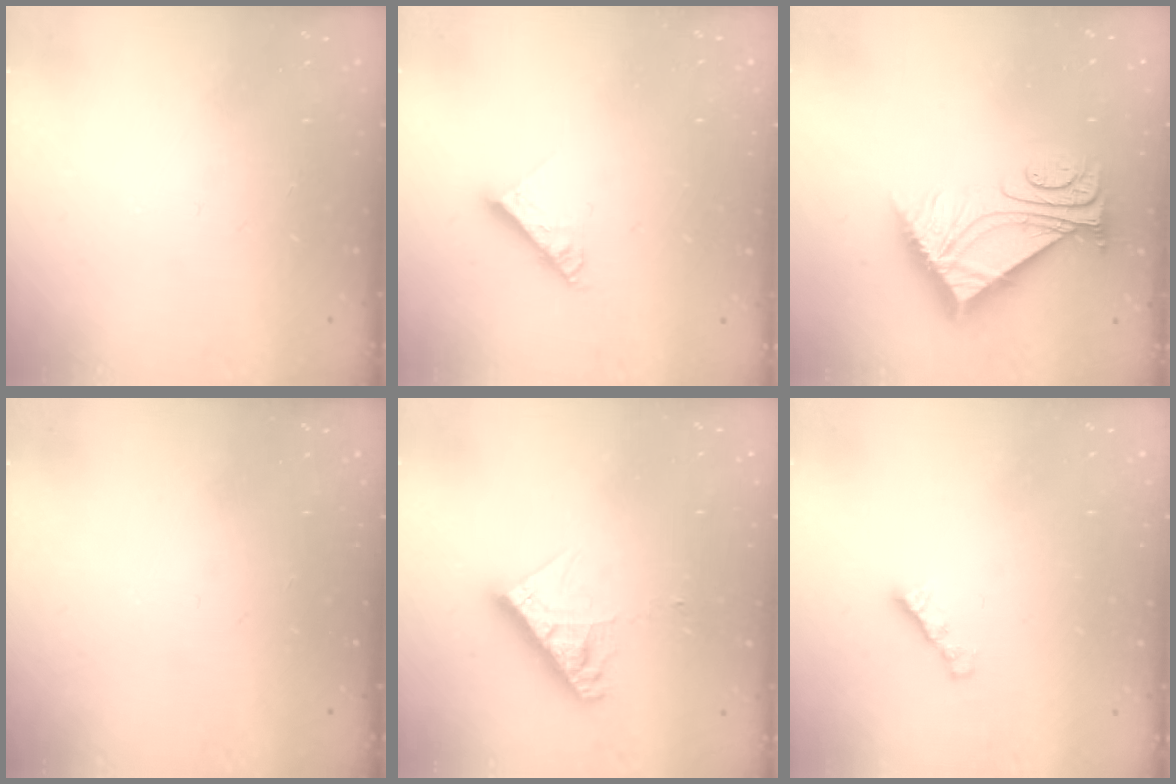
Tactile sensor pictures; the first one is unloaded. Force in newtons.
{"total": 7.9, "press": 7.9, "slide": 0.8}
{"total": 10.5, "press": 10.5, "slide": 0.5}
{"total": 0.0}
{"total": 9.5, "press": 9.4, "slide": 0.8}
{"total": 3.0, "press": 3.0, "slide": 0.1}